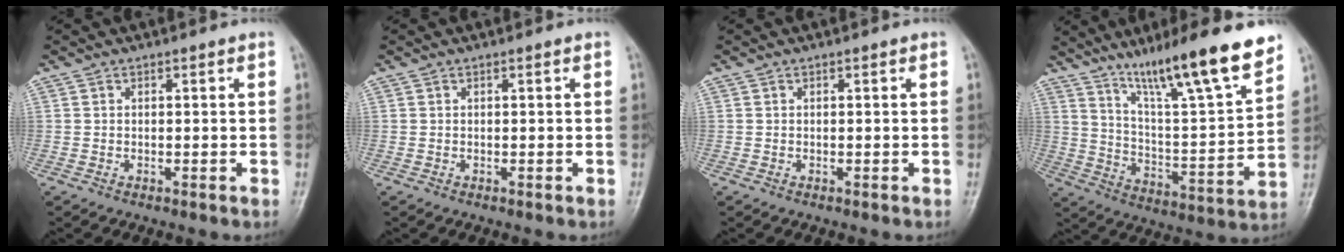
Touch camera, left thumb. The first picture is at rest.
{"total": 0.0}
{"total": 0.0}
{"total": 19.3, "force": [14.0, 1.9, 13.2], "torque": [-0.187, -0.075, 0.234]}